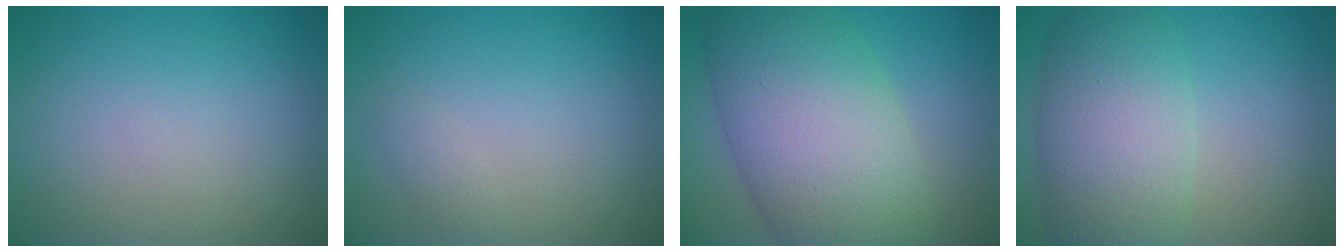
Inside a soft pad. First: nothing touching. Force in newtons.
{"total": 0.8, "press": 0.8, "slide": 0.0}
{"total": 12.6, "press": 12.6, "slide": 0.3}
{"total": 7.6, "press": 7.6, "slide": 0.6}